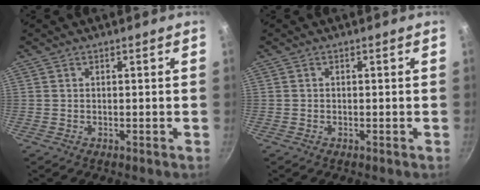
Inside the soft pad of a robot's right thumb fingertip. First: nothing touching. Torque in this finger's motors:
{"motor_torque": [-0.38, 0.09, -0.45, 0.07, 0.01]}